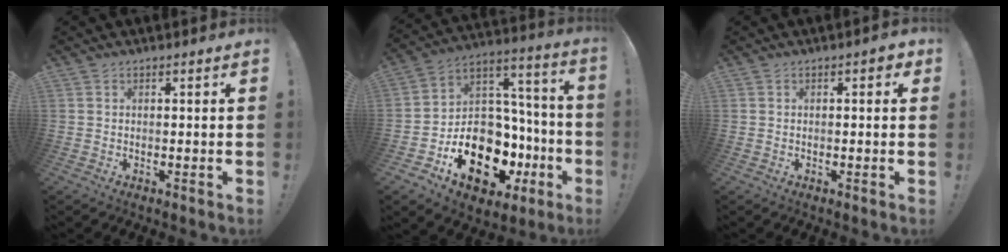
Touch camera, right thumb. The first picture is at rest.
{"total": 21.7, "force": [-10.0, 14.9, 12.2], "torque": [-0.172, 0.055, -0.138]}
{"total": 1.6, "force": [0.3, 0.9, 1.3], "torque": [-0.009, 0.001, 0.001]}